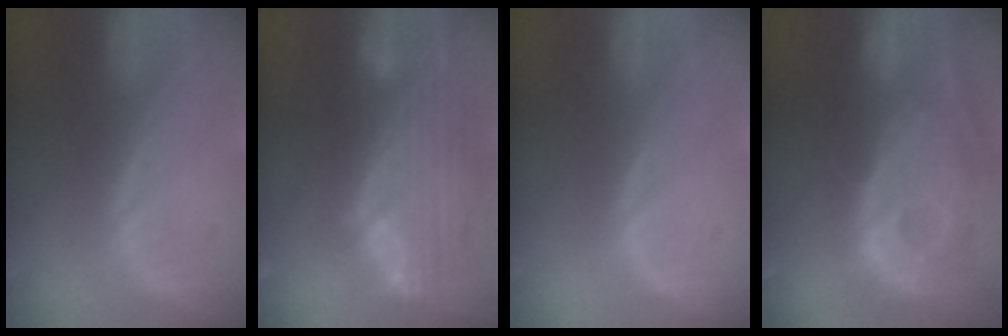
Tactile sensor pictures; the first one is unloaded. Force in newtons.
{"total": 12.0, "press": 10.1, "slide": 6.4}
{"total": 0.0}
{"total": 13.0, "press": 11.3, "slide": 6.4}